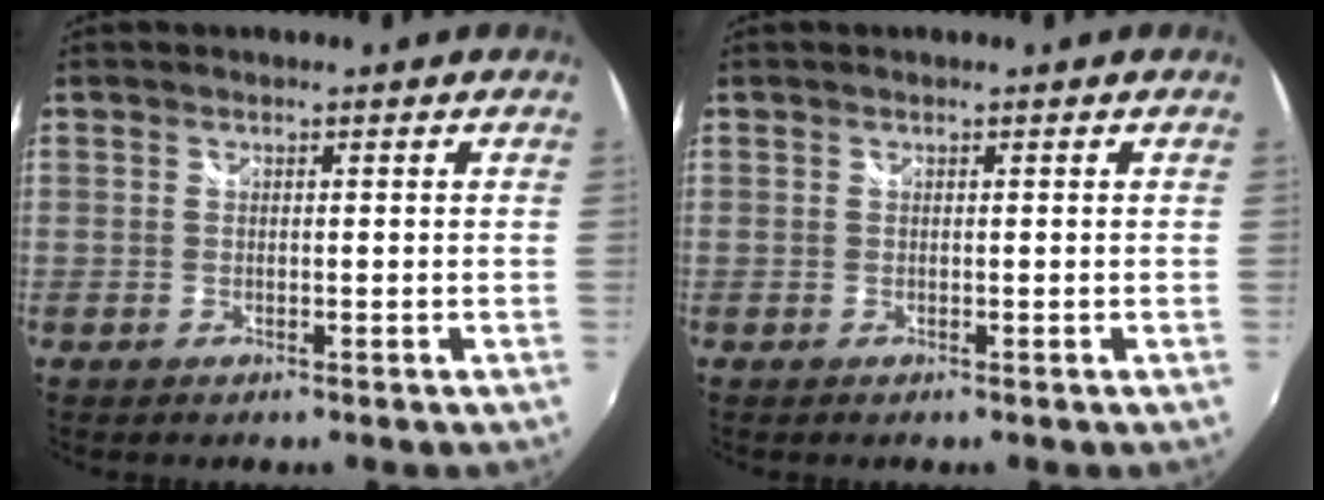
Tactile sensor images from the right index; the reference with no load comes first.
{"total": 0.0}